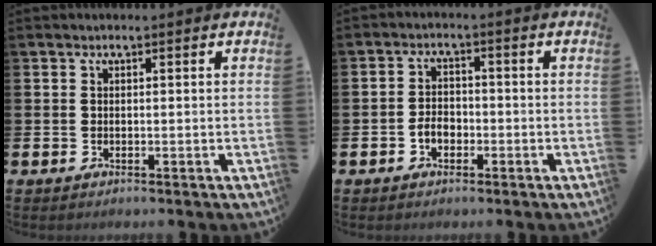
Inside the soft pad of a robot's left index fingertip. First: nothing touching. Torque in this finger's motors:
{"motor_torque": [0.23, -0.11, 0.07, 0.02]}